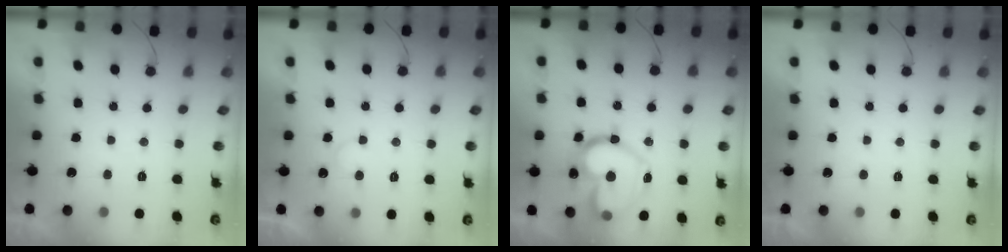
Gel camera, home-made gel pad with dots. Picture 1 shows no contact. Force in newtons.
{"total": 4.7, "press": 4.7, "slide": 0.4}
{"total": 21.8, "press": 21.7, "slide": 2.4}
{"total": 1.8, "press": 1.8, "slide": 0.0}